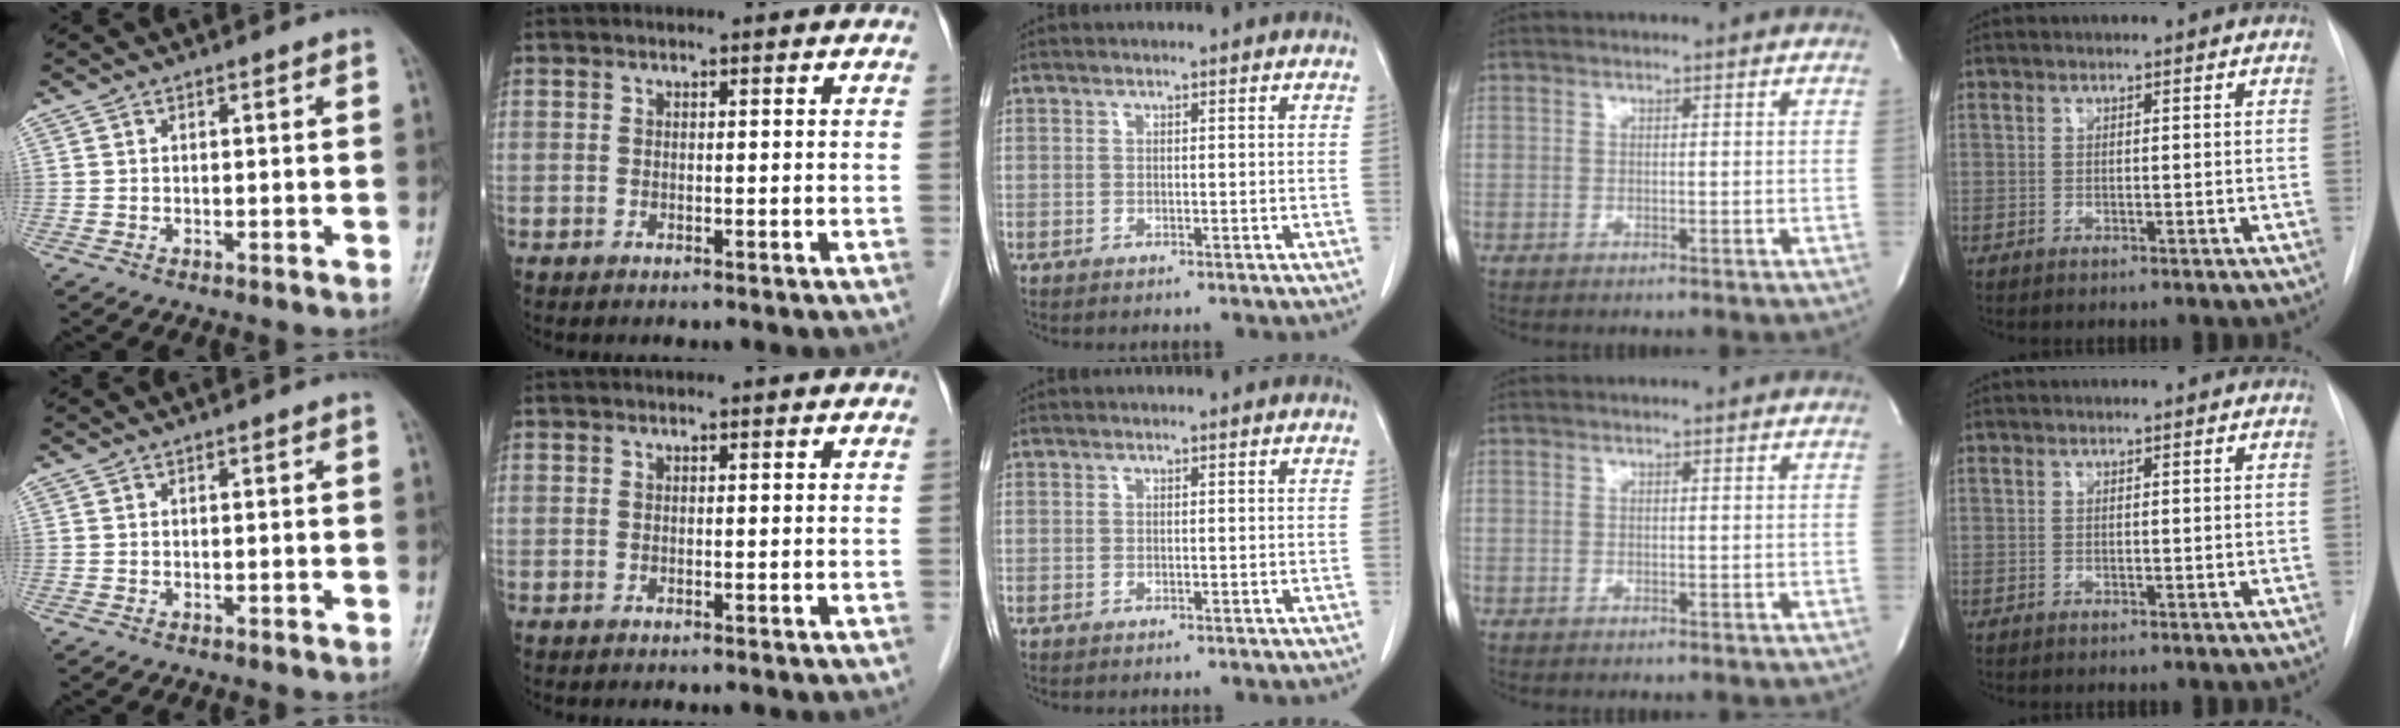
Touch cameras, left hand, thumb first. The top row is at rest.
{}